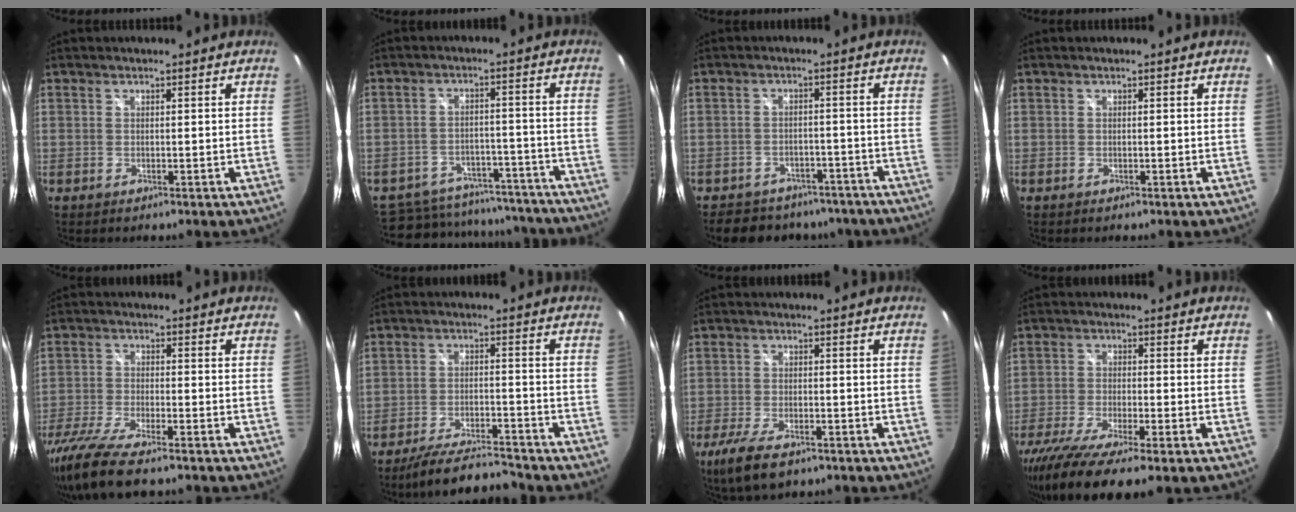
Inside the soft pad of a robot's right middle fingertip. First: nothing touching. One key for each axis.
{"total": 21.6, "fx": -17.7, "fy": 9.8, "fz": 7.5, "tx": -0.169, "ty": 0.025, "tz": -0.209}
{"total": 16.1, "fx": -13.1, "fy": 7.6, "fz": 5.6, "tx": -0.124, "ty": 0.015, "tz": -0.158}
{"total": 0.0}
{"total": 12.9, "fx": -10.0, "fy": 2.3, "fz": 7.8, "tx": -0.175, "ty": -0.048, "tz": -0.184}
{"total": 11.3, "fx": -10.3, "fy": 1.1, "fz": 4.4, "tx": -0.103, "ty": -0.006, "tz": -0.170}
{"total": 8.9, "fx": -5.9, "fy": 3.0, "fz": 5.8, "tx": -0.143, "ty": -0.029, "tz": -0.106}
{"total": 13.7, "fx": -9.9, "fy": 2.0, "fz": 9.3, "tx": -0.192, "ty": -0.053, "tz": -0.172}